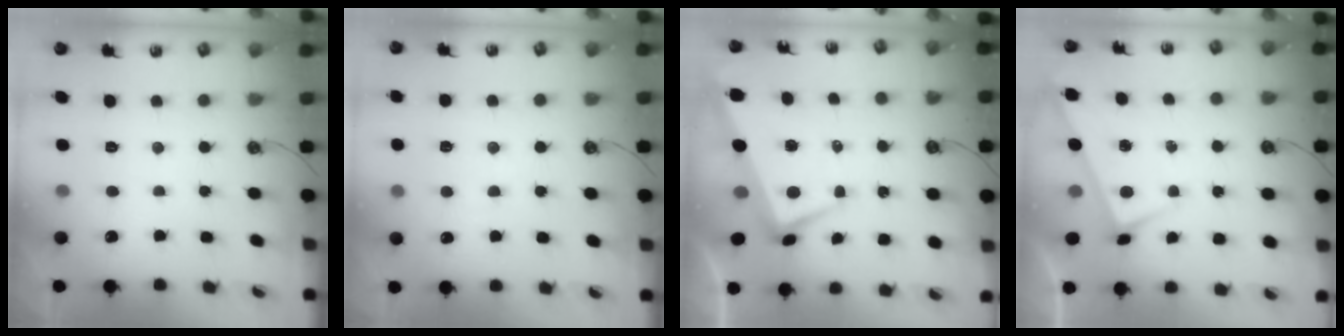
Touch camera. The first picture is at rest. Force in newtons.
{"total": 6.1, "press": 6.1, "slide": 0.4}
{"total": 2.0, "press": 1.6, "slide": 1.2}
{"total": 3.4, "press": 3.3, "slide": 0.3}